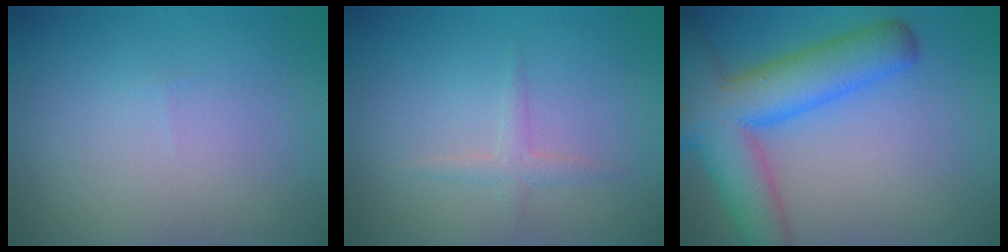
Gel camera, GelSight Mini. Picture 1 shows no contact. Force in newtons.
{"total": 1.3, "press": 1.3, "slide": 0.1}
{"total": 9.8, "press": 9.8, "slide": 0.6}